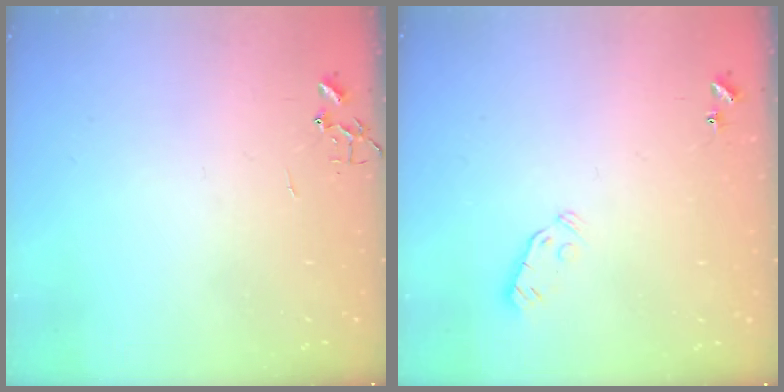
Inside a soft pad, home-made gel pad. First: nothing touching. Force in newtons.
{"total": 3.8, "press": 3.7, "slide": 0.8}